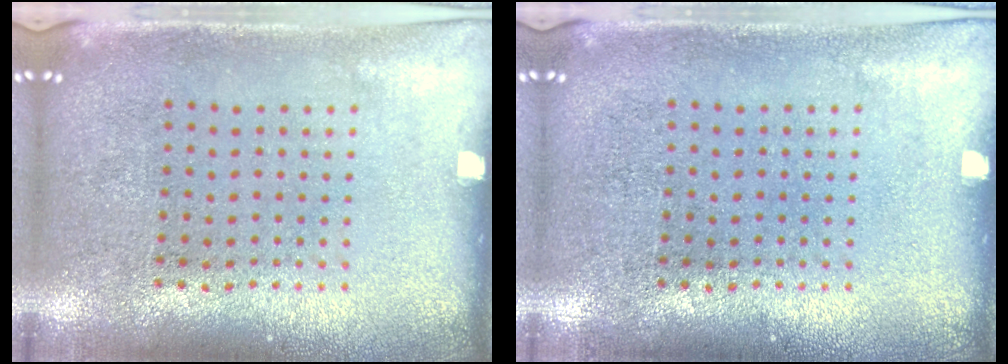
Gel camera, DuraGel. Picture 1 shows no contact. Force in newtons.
{"total": 0.0}